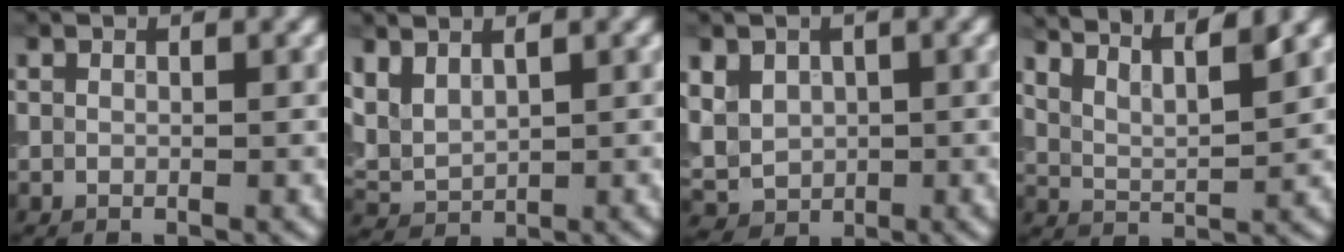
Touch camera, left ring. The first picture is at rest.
{"total": 2.9, "force": [1.6, 1.7, 1.7], "torque": [-0.043, 0.001, 0.034]}
{"total": 4.4, "force": [1.0, 3.8, 2.1], "torque": [-0.055, 0.010, 0.013]}
{"total": 7.5, "force": [5.8, 2.1, 4.3], "torque": [-0.065, 0.029, 0.067]}